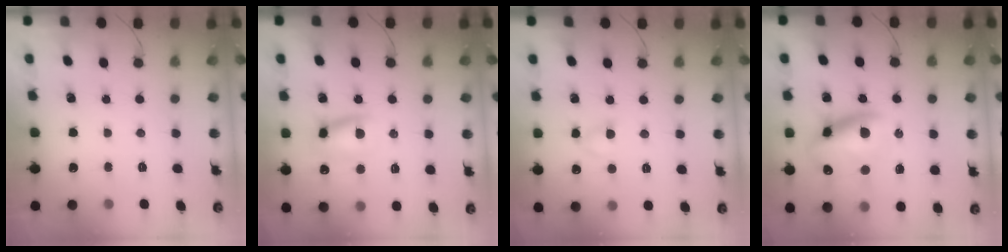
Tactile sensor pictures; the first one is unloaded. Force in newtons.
{"total": 10.4, "press": 10.3, "slide": 1.7}
{"total": 3.6, "press": 3.4, "slide": 1.1}
{"total": 14.2, "press": 13.7, "slide": 3.6}